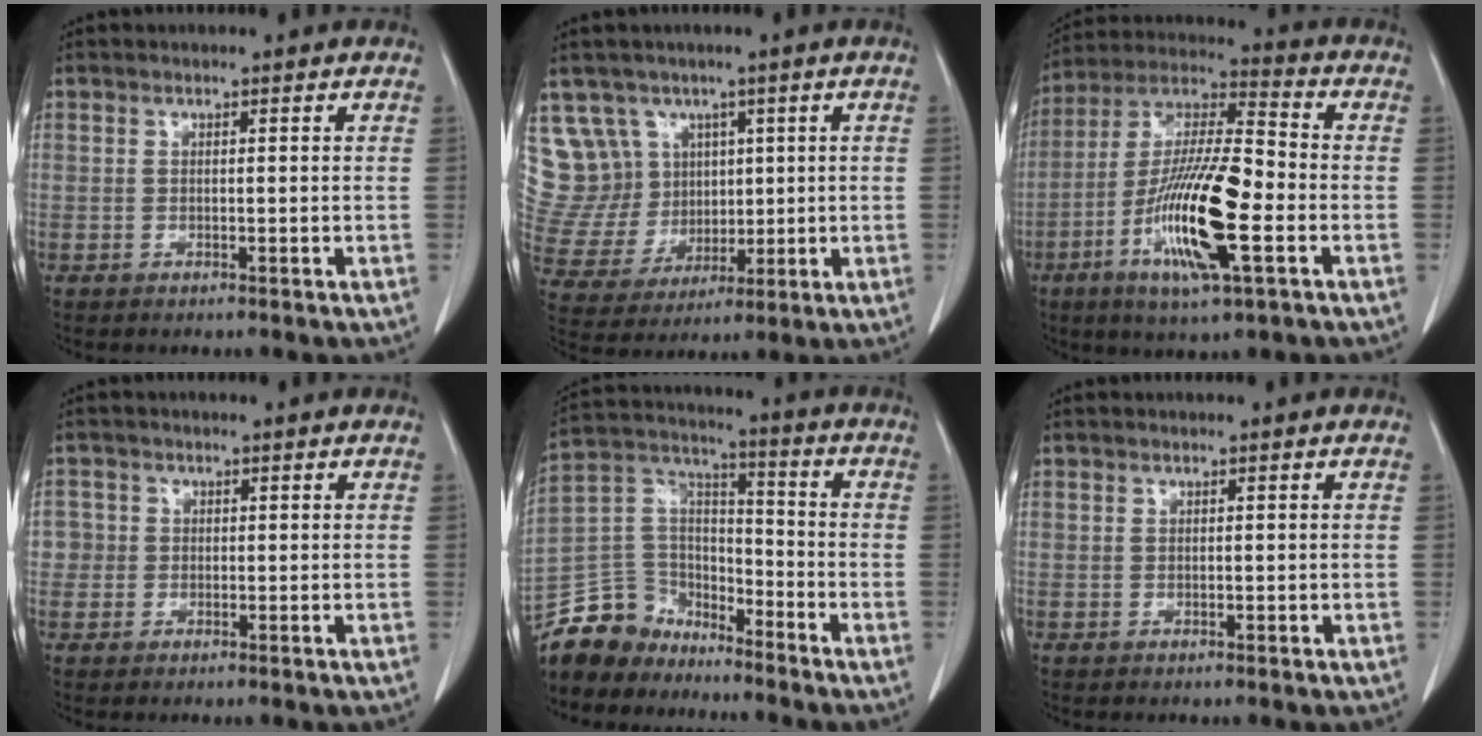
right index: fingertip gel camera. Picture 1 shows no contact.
{"total": 12.4, "force": [5.7, 10.9, 2.2], "torque": [-0.073, 0.061, 0.140]}
{"total": 17.7, "force": [-5.3, 2.8, 16.7], "torque": [-0.328, -0.012, -0.093]}
{"total": 2.3, "force": [-0.1, 2.3, -0.1], "torque": [0.016, 0.009, -0.002]}
{"total": 12.1, "force": [-10.4, 5.9, 1.9], "torque": [-0.050, 0.048, -0.201]}
{"total": 0.0}